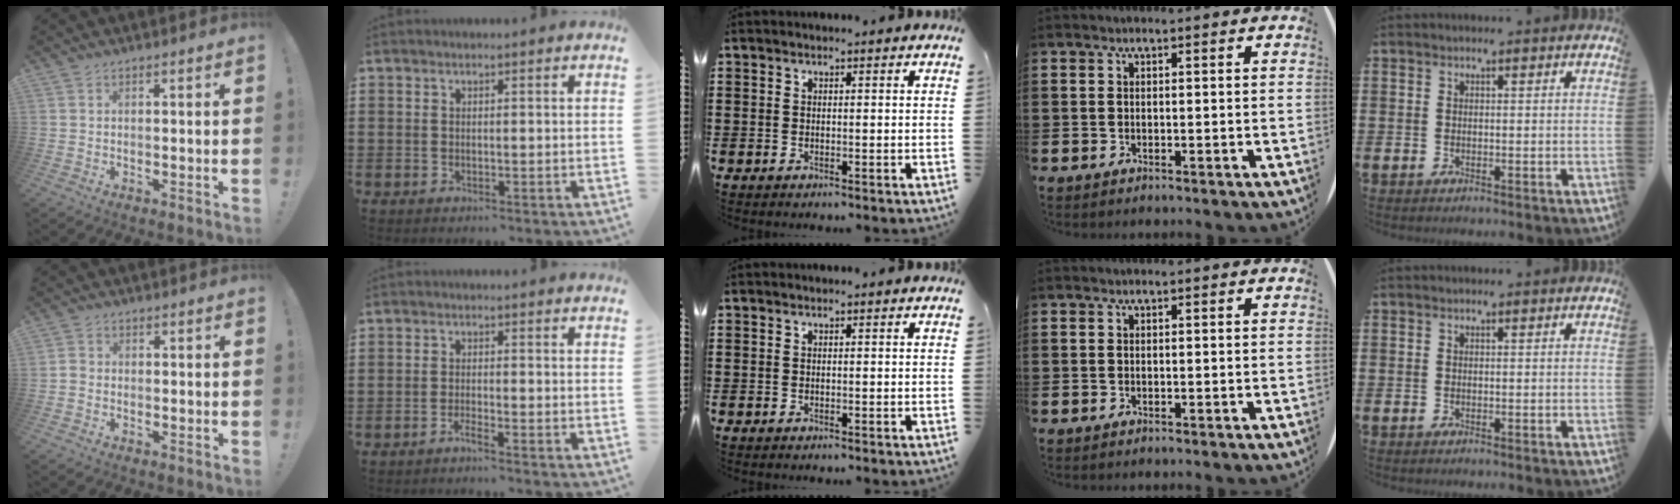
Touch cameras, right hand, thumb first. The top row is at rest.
{"thumb": {"total": 1.5, "force": [-0.8, 1.0, 0.8], "torque": [-0.012, 0.007, -0.015]}, "index": {"total": 1.6, "force": [-1.4, -0.2, 0.8], "torque": [-0.015, -0.002, -0.026]}}